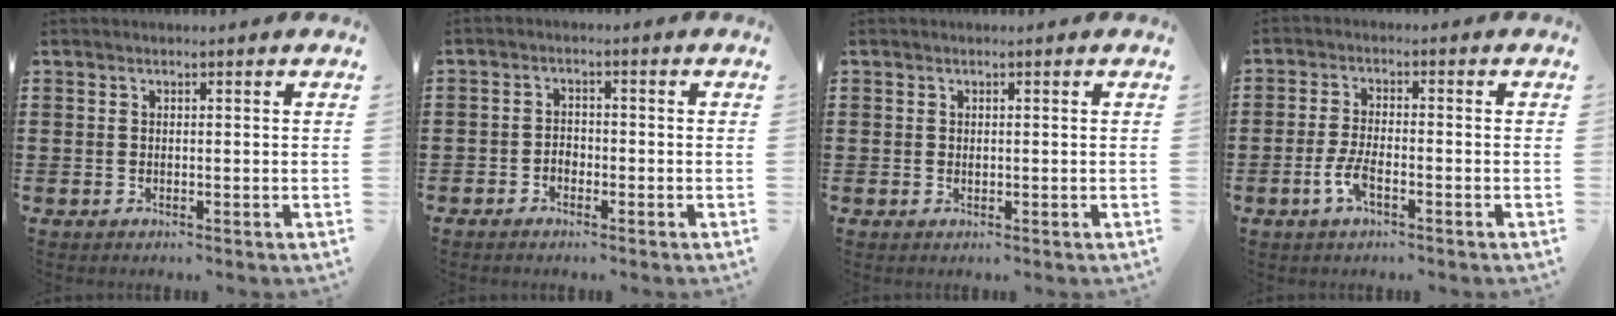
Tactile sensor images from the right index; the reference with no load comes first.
{"total": 1.7, "force": [-1.2, 1.1, 0.7], "torque": [-0.017, 0.002, -0.024]}
{"total": 0.6, "force": [0.1, 0.5, 0.2], "torque": [-0.006, 0.003, 0.002]}
{"total": 4.2, "force": [-1.9, 1.5, 3.5], "torque": [-0.086, -0.004, -0.042]}